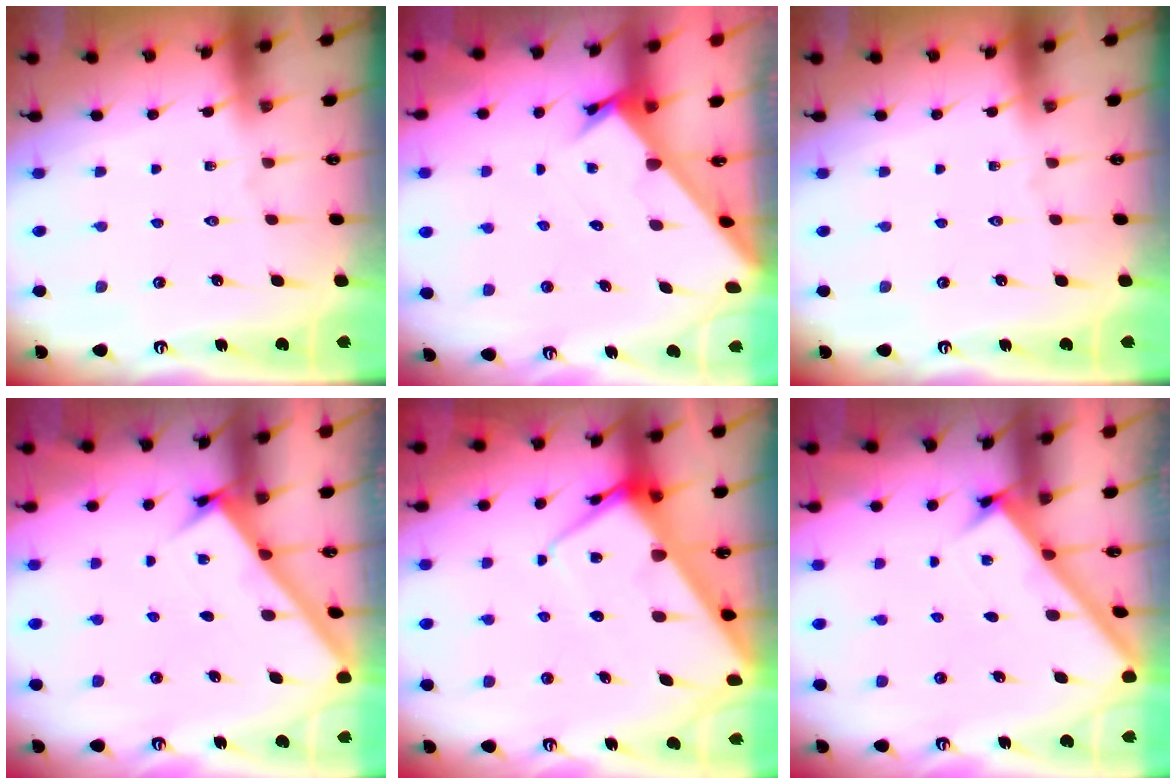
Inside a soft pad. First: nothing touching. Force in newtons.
{"total": 2.6, "press": 2.6, "slide": 0.2}
{"total": 0.0}
{"total": 3.0, "press": 3.0, "slide": 0.2}
{"total": 9.9, "press": 9.8, "slide": 0.9}
{"total": 2.7, "press": 2.7, "slide": 0.4}